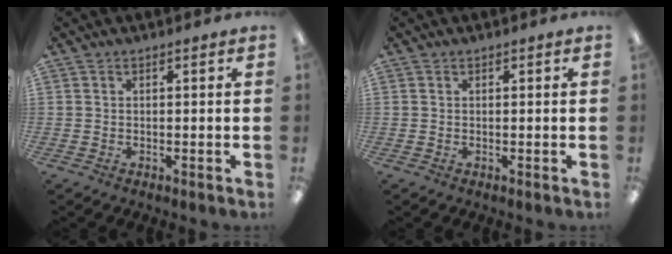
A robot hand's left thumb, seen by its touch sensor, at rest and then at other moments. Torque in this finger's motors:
{"motor_torque": [-0.07, -0.01, -0.14, -0.05, 0.00]}